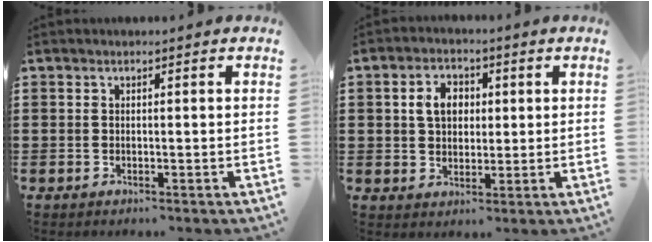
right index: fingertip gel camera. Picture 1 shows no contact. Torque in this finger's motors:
{"motor_torque": [0.61, -0.47, 0.15, 0.10]}